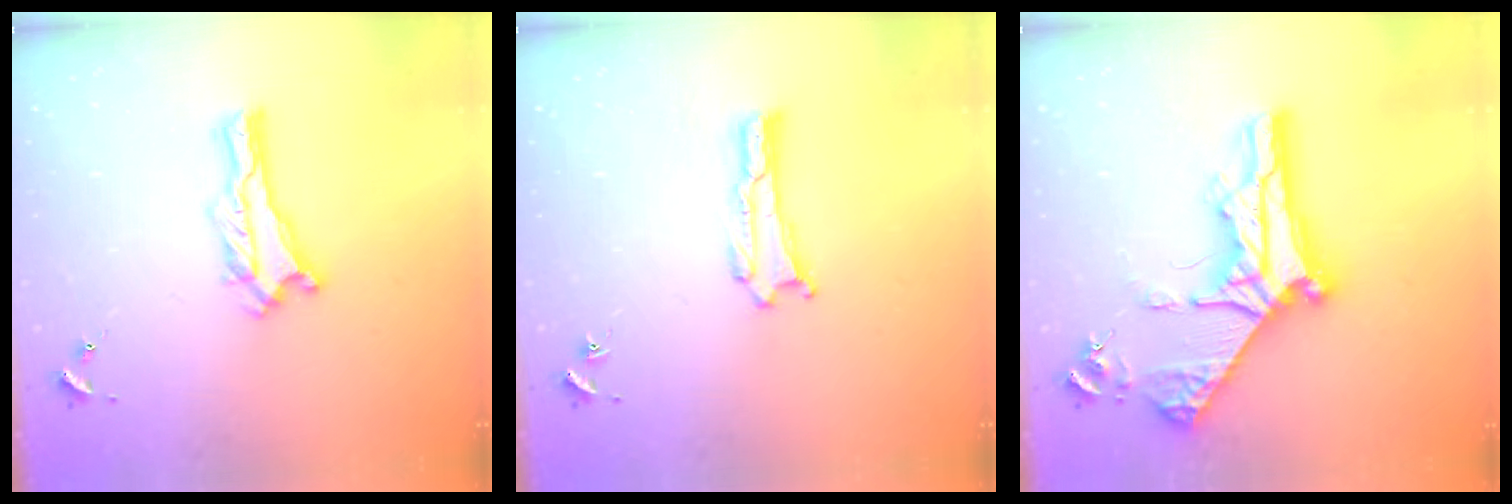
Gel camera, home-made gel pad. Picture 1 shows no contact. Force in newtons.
{"total": 0.0}
{"total": 10.5, "press": 10.5, "slide": 1.2}